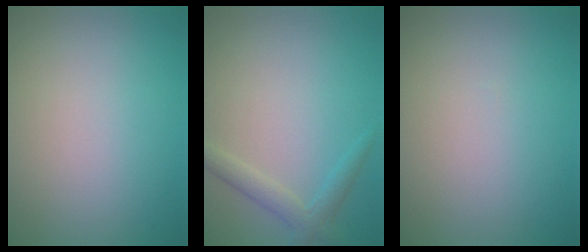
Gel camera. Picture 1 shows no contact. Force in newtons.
{"total": 2.0, "press": 2.0, "slide": 0.1}
{"total": 0.0}